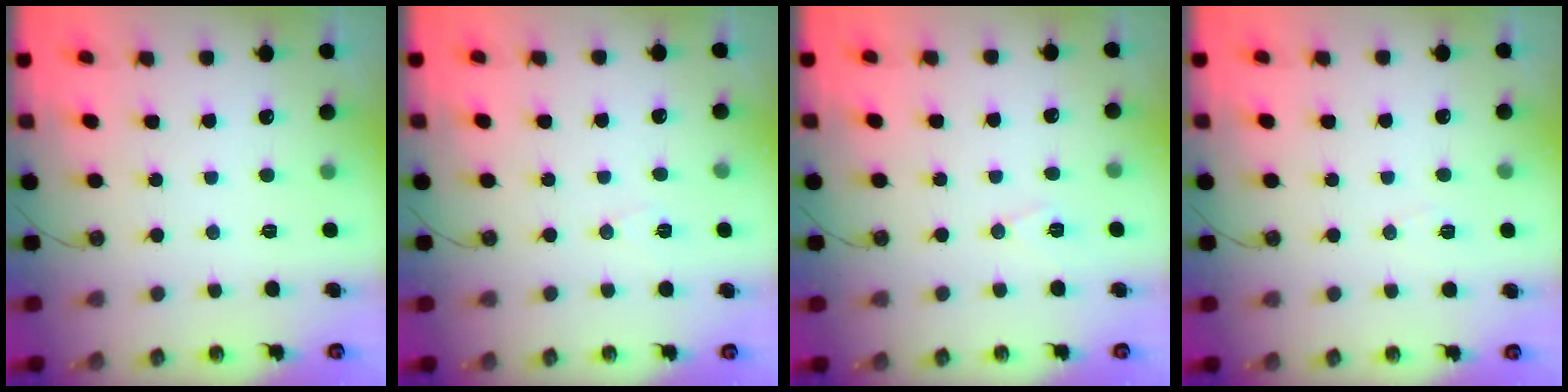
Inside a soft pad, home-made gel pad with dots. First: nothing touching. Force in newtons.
{"total": 5.5, "press": 4.5, "slide": 3.3}
{"total": 7.0, "press": 5.3, "slide": 4.6}
{"total": 4.9, "press": 4.3, "slide": 2.5}